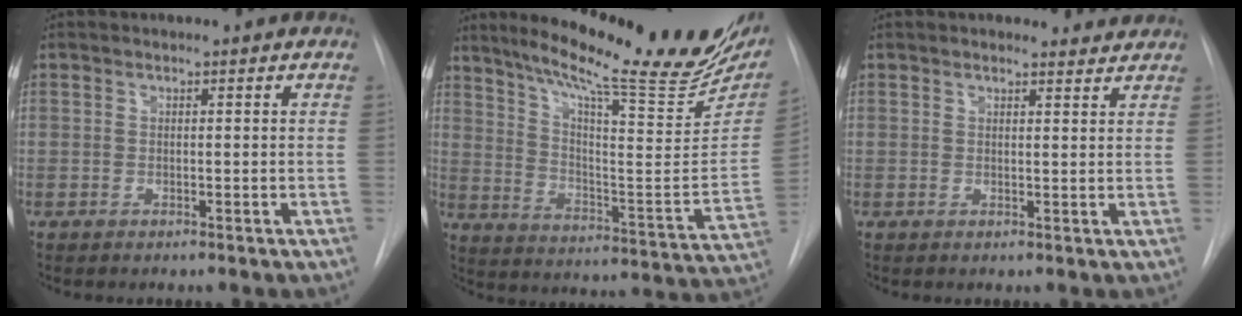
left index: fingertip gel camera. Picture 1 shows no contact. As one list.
[{"total": 26.6, "force": [21.1, 3.0, 15.9], "torque": [-0.244, -0.054, 0.289]}, {"total": 3.3, "force": [3.2, 0.8, 0.0], "torque": [-0.003, -0.002, 0.027]}]